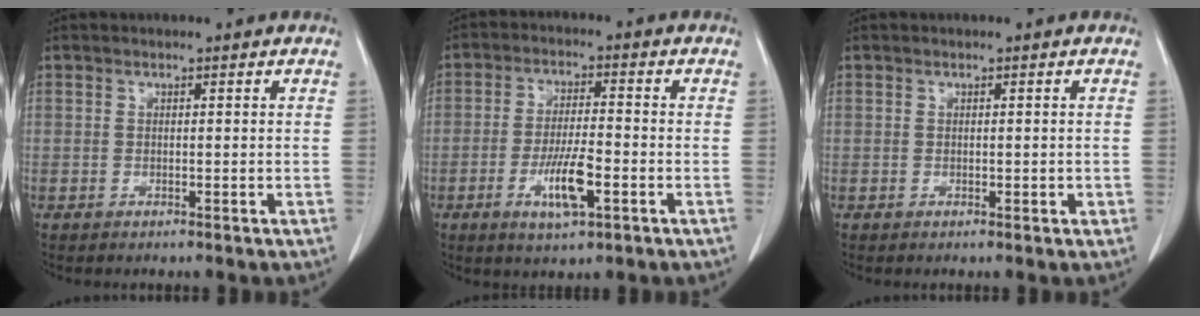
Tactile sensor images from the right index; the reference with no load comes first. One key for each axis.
{"total": 7.5, "fx": -2.8, "fy": 1.6, "fz": 6.7, "tx": -0.129, "ty": -0.005, "tz": -0.044}
{"total": 1.0, "fx": 0.0, "fy": 0.7, "fz": 0.7, "tx": -0.005, "ty": 0.002, "tz": 0.004}